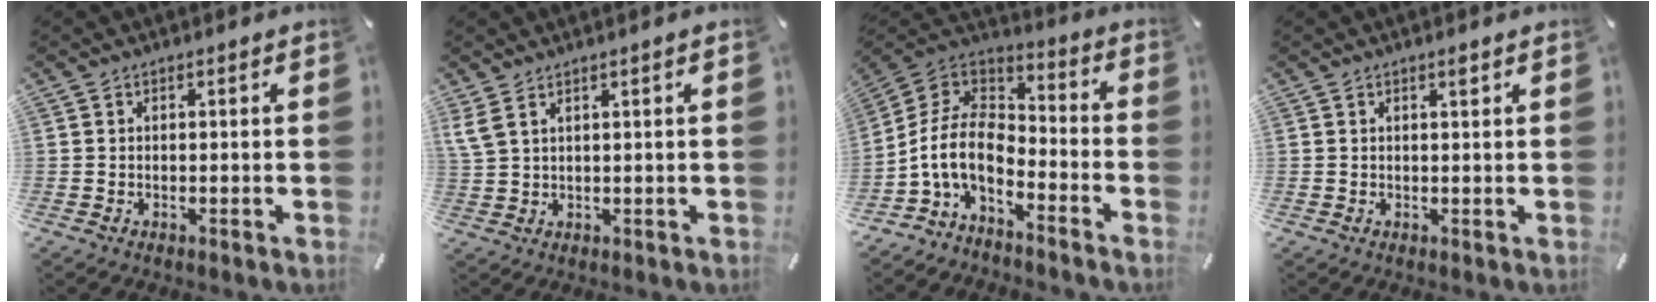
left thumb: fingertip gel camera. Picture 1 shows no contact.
{"total": 3.0, "force": [1.6, 0.6, 2.4], "torque": [-0.052, -0.003, 0.031]}
{"total": 11.1, "force": [-5.9, 6.2, 7.1], "torque": [-0.171, 0.006, -0.119]}
{"total": 1.3, "force": [0.7, 0.3, 1.0], "torque": [-0.021, 0.001, 0.012]}